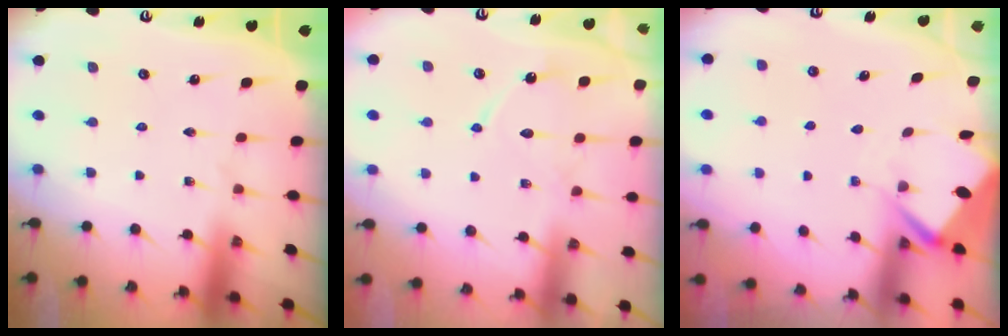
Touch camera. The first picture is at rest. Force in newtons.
{"total": 10.9, "press": 10.8, "slide": 0.9}
{"total": 3.4, "press": 3.4, "slide": 0.4}